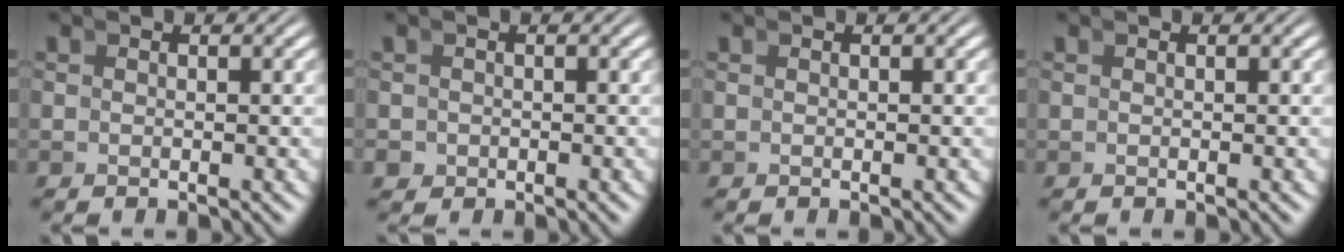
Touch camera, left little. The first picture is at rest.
{"total": 1.8, "force": [-0.8, 1.5, 0.2], "torque": [-0.008, -0.016, -0.009]}
{"total": 0.0}
{"total": 0.0}